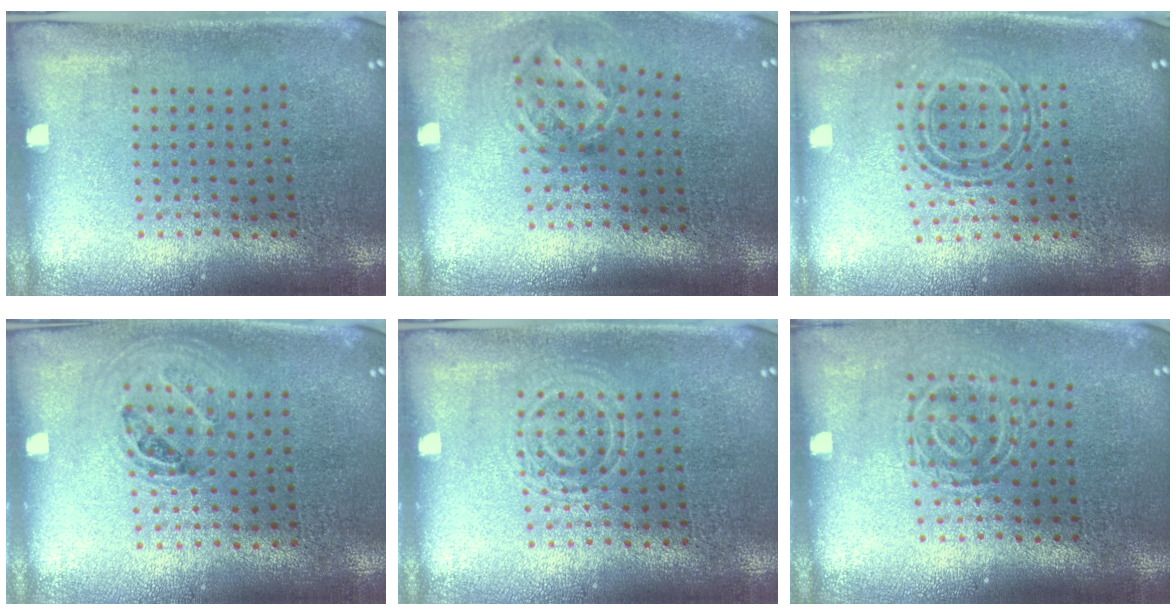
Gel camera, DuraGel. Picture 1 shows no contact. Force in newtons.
{"total": 1.9, "press": 1.3, "slide": 1.4}
{"total": 0.9, "press": 0.8, "slide": 0.3}
{"total": 1.1, "press": 1.0, "slide": 0.4}
{"total": 1.7, "press": 1.7, "slide": 0.4}
{"total": 1.7, "press": 1.2, "slide": 1.3}